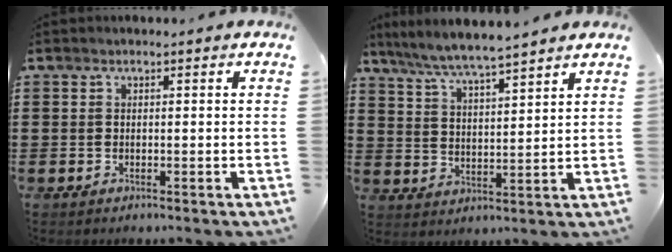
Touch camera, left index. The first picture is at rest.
{"total": 5.5, "force": [5.2, -0.5, 1.7], "torque": [-0.057, -0.029, 0.089]}